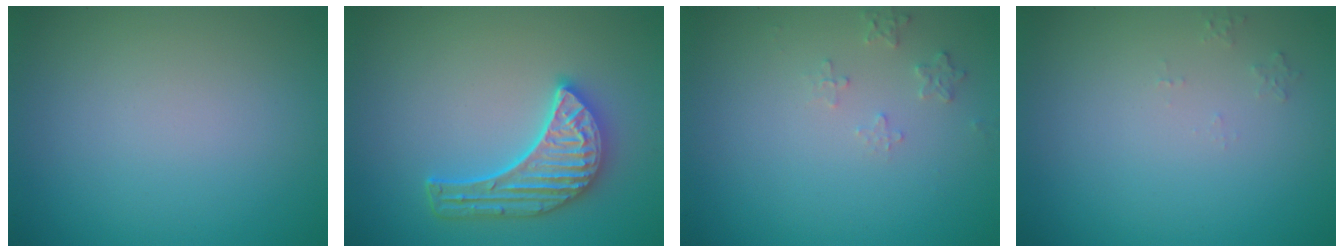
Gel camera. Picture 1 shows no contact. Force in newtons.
{"total": 5.0, "press": 4.3, "slide": 2.7}
{"total": 1.3, "press": 1.3, "slide": 0.2}
{"total": 0.8, "press": 0.7, "slide": 0.2}